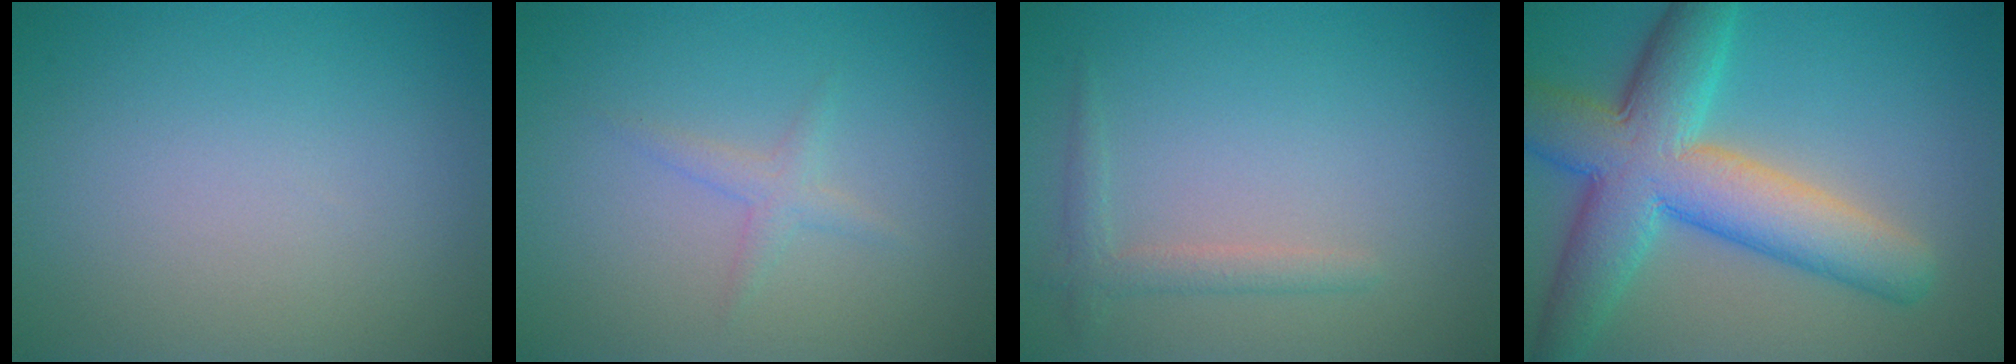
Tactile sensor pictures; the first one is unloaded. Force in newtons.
{"total": 1.3, "press": 1.3, "slide": 0.1}
{"total": 1.7, "press": 1.6, "slide": 0.1}
{"total": 10.0, "press": 10.0, "slide": 0.7}